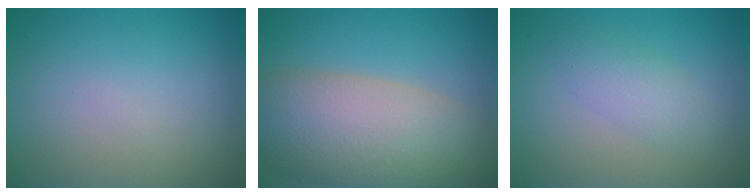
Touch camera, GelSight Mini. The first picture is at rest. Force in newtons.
{"total": 10.1, "press": 10.1, "slide": 0.9}
{"total": 2.4, "press": 2.4, "slide": 0.1}